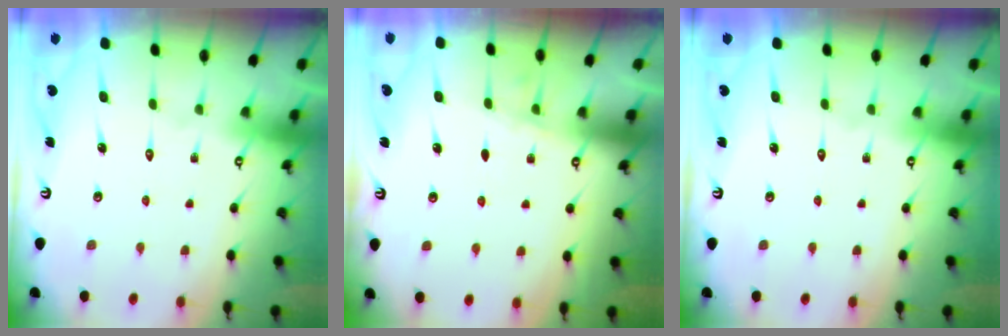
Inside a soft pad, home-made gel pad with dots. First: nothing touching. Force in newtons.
{"total": 1.8, "press": 1.7, "slide": 0.3}
{"total": 0.0}